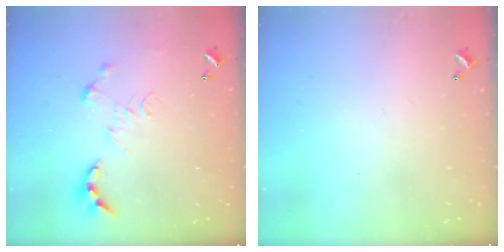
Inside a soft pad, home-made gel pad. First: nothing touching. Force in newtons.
{"total": 0.0}